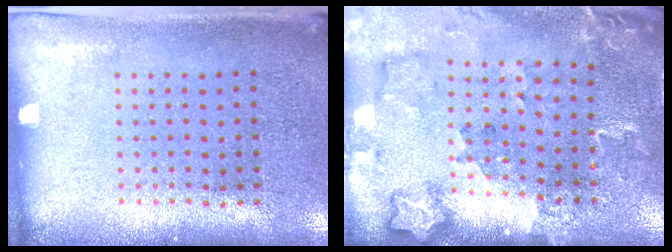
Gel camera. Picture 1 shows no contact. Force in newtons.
{"total": 1.8, "press": 1.8, "slide": 0.0}